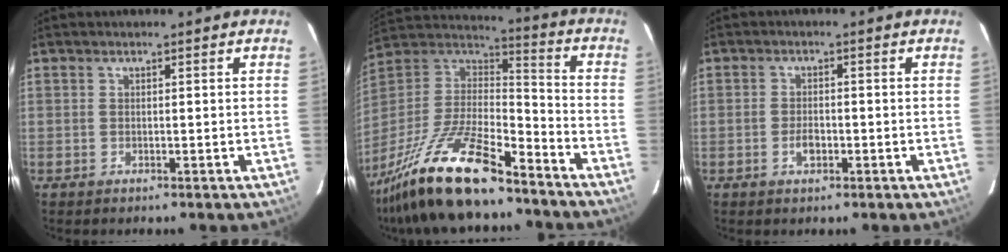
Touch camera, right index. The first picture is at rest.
{"total": 23.6, "force": [-17.0, 6.4, 15.2], "torque": [-0.313, -0.033, -0.300]}
{"total": 2.7, "force": [-1.1, 1.4, 2.0], "torque": [-0.039, 0.001, -0.017]}